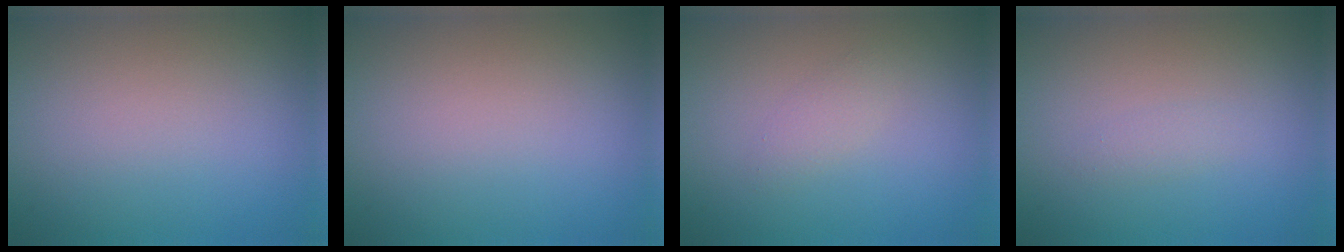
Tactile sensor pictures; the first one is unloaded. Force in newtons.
{"total": 0.0}
{"total": 1.1, "press": 1.1, "slide": 0.1}
{"total": 0.8, "press": 0.8, "slide": 0.1}